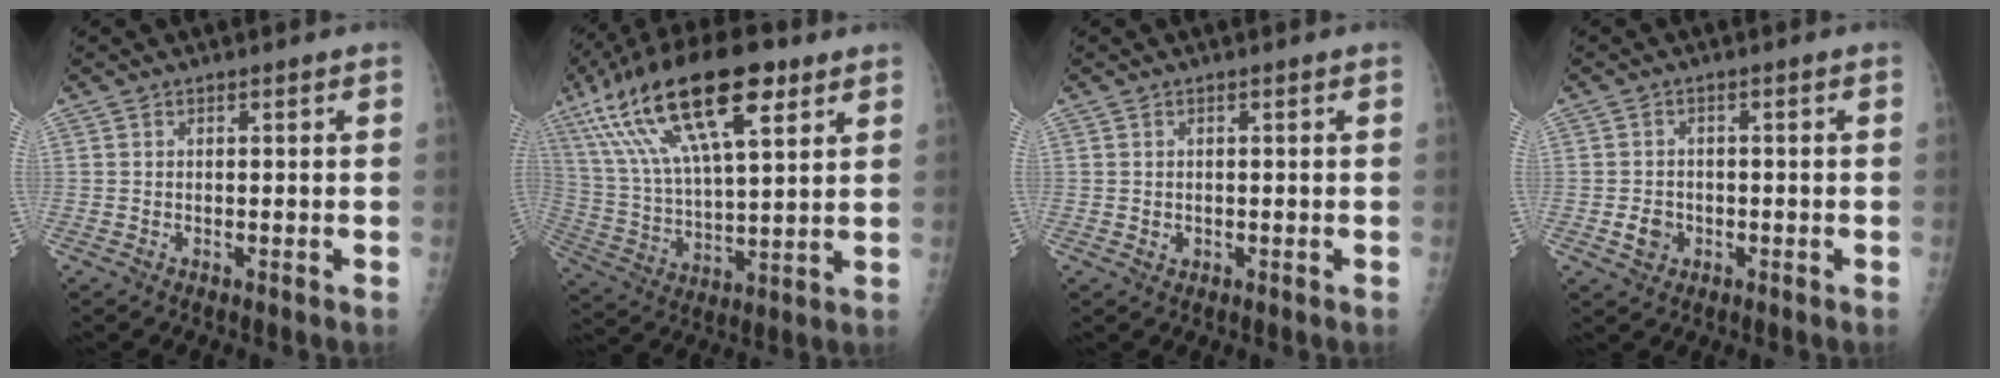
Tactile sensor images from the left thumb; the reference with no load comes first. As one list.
[{"total": 23.9, "force": [12.2, 8.5, 18.7], "torque": [-0.344, -0.007, 0.221]}, {"total": 1.0, "force": [0.0, 0.9, 0.4], "torque": [-0.005, 0.000, 0.003]}, {"total": 3.3, "force": [-1.1, 2.9, 1.4], "torque": [-0.013, 0.006, -0.016]}]